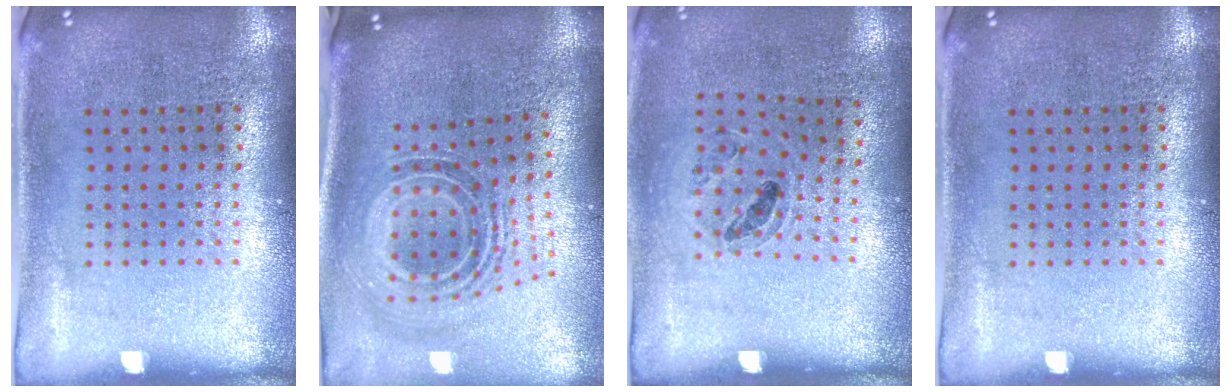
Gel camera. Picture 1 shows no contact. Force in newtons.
{"total": 1.6, "press": 1.3, "slide": 0.9}
{"total": 0.9, "press": 0.8, "slide": 0.3}
{"total": 0.0}